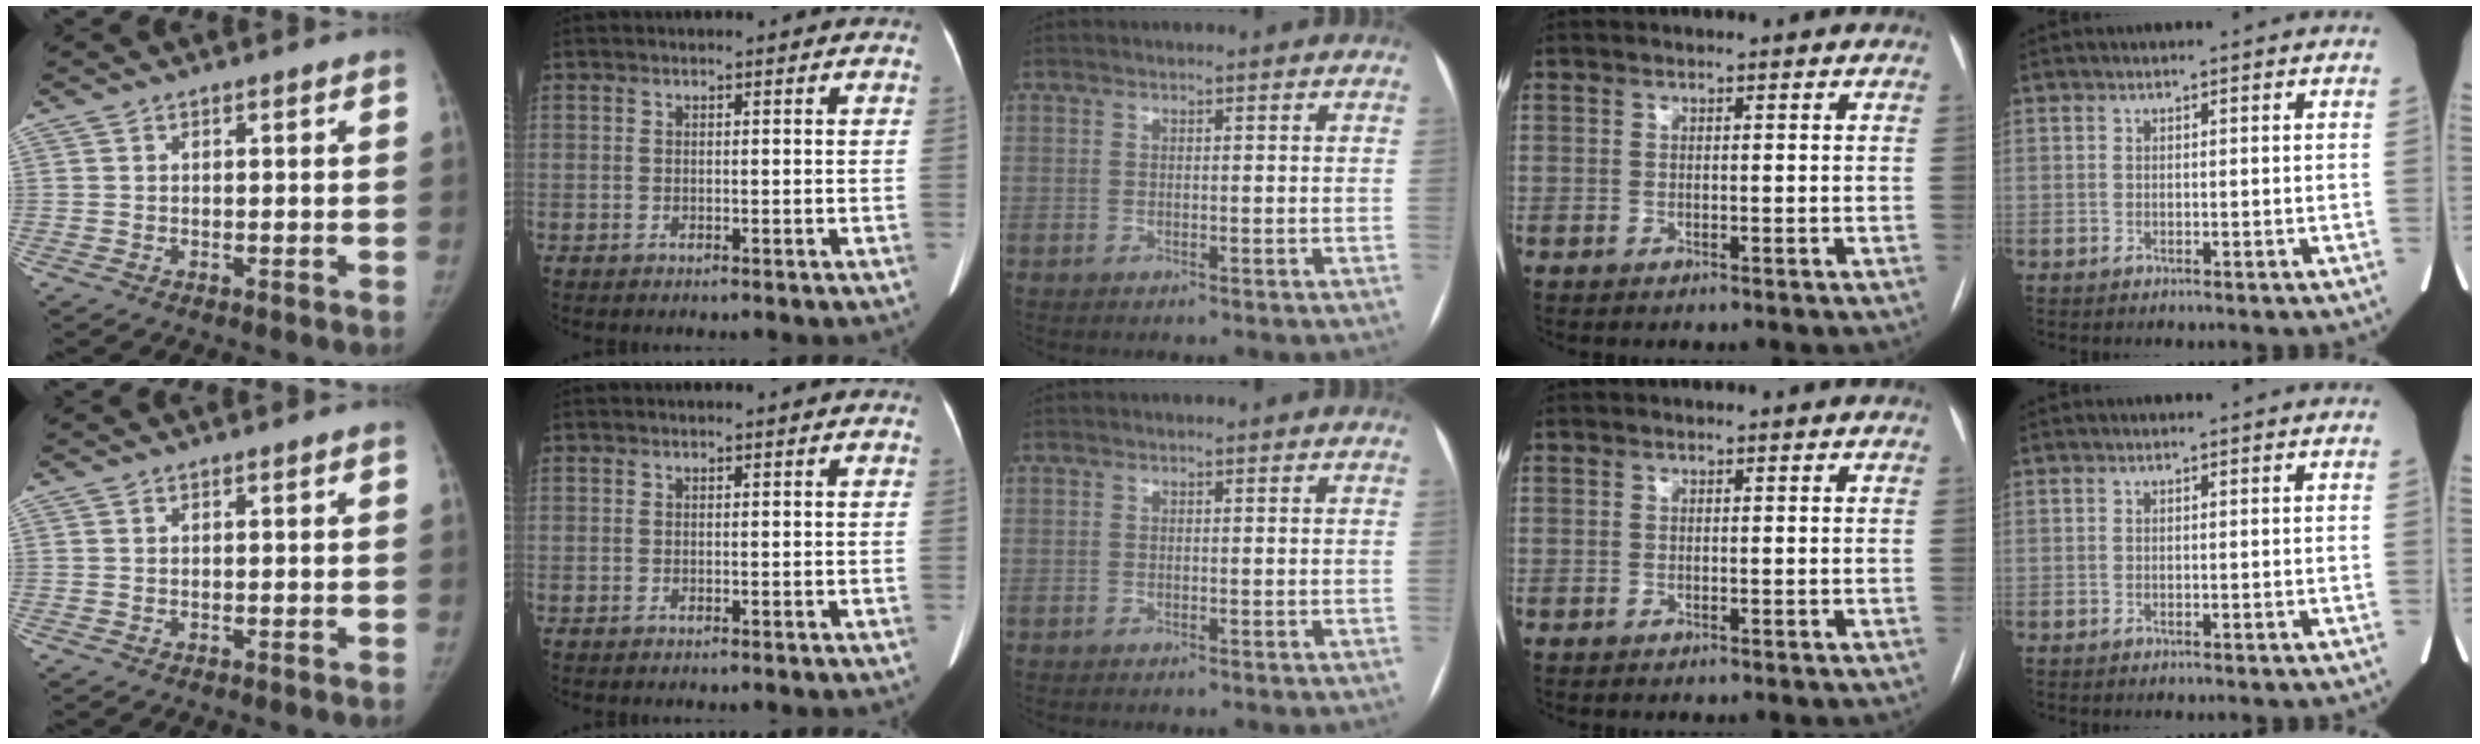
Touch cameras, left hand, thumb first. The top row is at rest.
{}